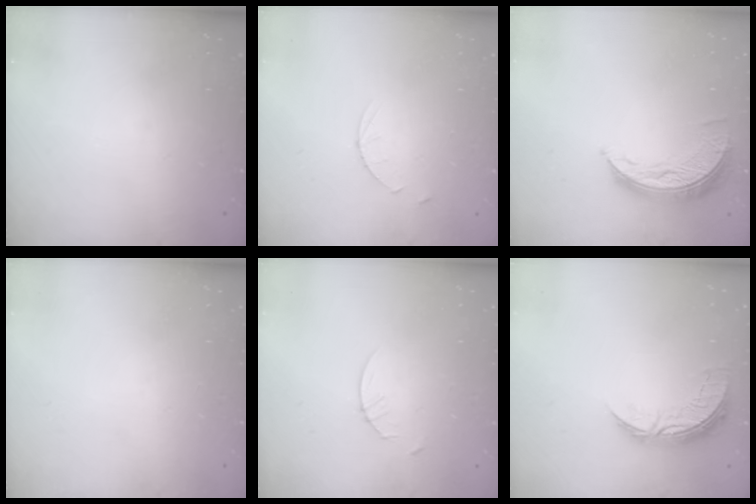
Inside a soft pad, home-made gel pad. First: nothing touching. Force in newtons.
{"total": 3.1, "press": 3.1, "slide": 0.3}
{"total": 8.4, "press": 8.4, "slide": 0.2}
{"total": 0.0}
{"total": 2.9, "press": 2.9, "slide": 0.4}
{"total": 7.5, "press": 7.5, "slide": 0.5}